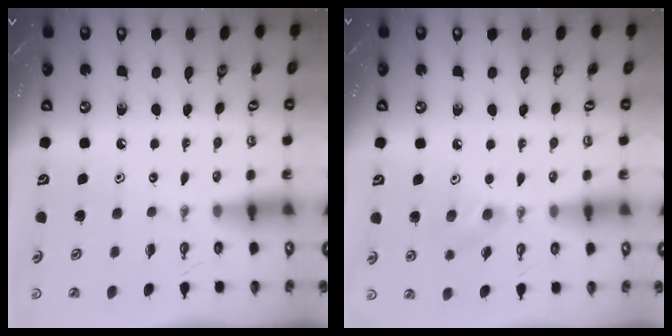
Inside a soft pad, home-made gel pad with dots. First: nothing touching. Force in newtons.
{"total": 8.4, "press": 7.2, "slide": 4.3}